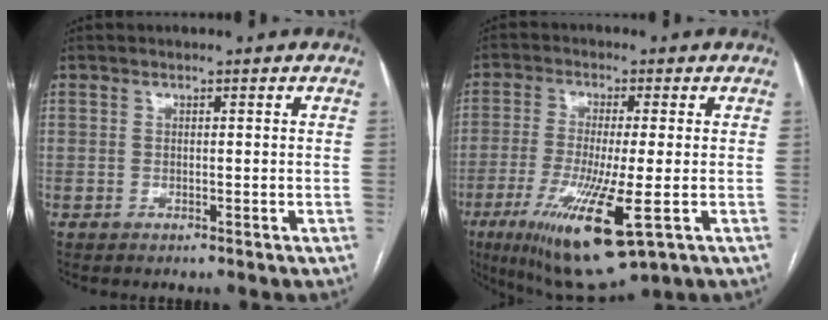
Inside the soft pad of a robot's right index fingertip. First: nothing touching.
{"total": 13.9, "force": [-5.1, 1.7, 12.9], "torque": [-0.249, -0.045, -0.081]}